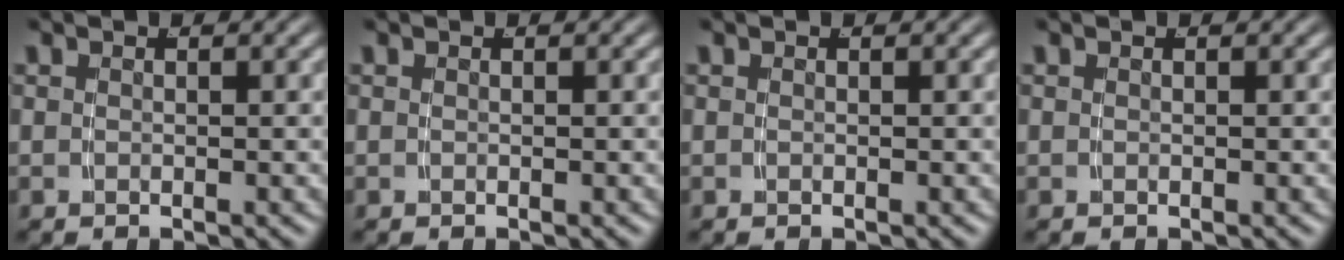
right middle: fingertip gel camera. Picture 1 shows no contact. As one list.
[{"total": 0.0}, {"total": 0.0}, {"total": 0.0}]